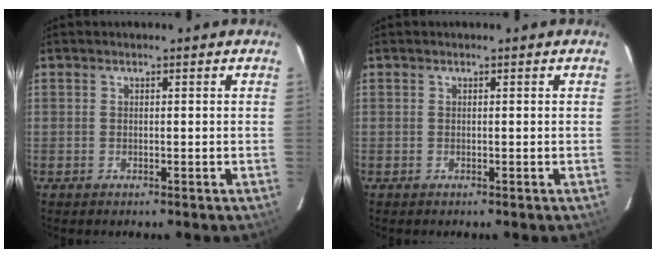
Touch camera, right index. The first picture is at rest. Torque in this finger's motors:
{"motor_torque": [0.00, 0.00, 0.02, 0.00]}